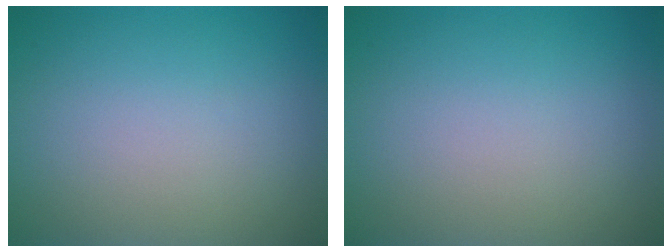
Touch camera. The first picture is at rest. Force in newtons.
{"total": 0.0}